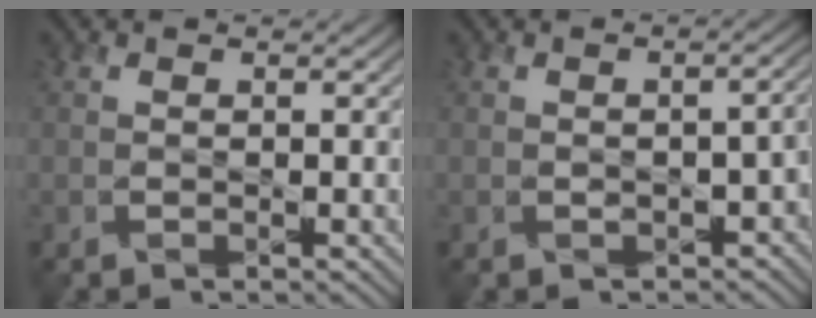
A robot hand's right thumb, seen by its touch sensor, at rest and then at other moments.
{"total": 3.5, "force": [-1.2, 1.8, 2.7], "torque": [-0.030, -0.003, -0.011]}